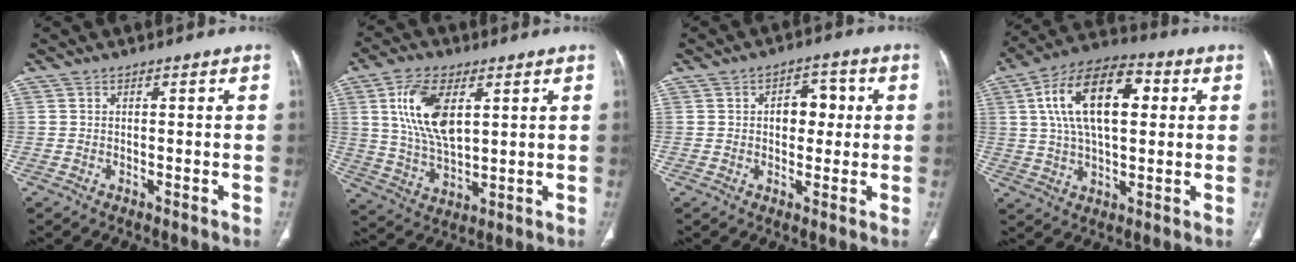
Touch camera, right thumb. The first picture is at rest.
{"total": 13.1, "force": [4.0, 6.6, 10.6], "torque": [-0.203, -0.014, 0.082]}
{"total": 6.3, "force": [0.8, 4.2, 4.5], "torque": [-0.033, 0.012, 0.010]}
{"total": 18.0, "force": [4.2, 9.2, 14.9], "torque": [-0.251, 0.018, 0.066]}